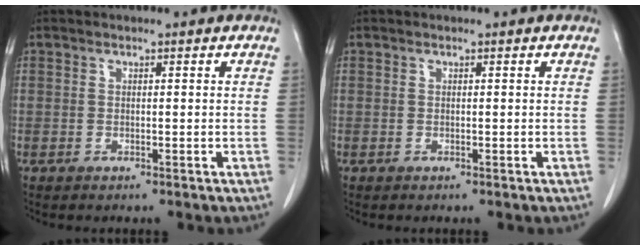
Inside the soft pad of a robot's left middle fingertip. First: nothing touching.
{"total": 0.0}